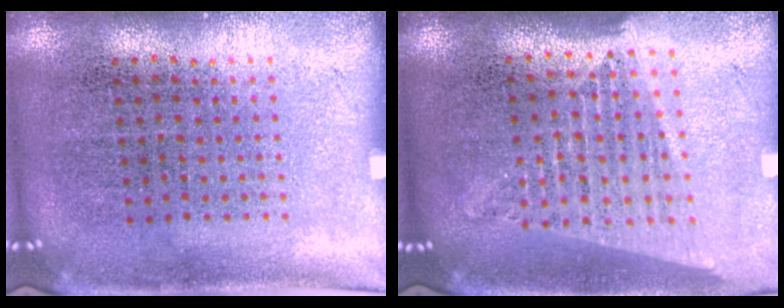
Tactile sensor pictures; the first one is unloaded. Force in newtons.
{"total": 1.8, "press": 1.6, "slide": 0.8}